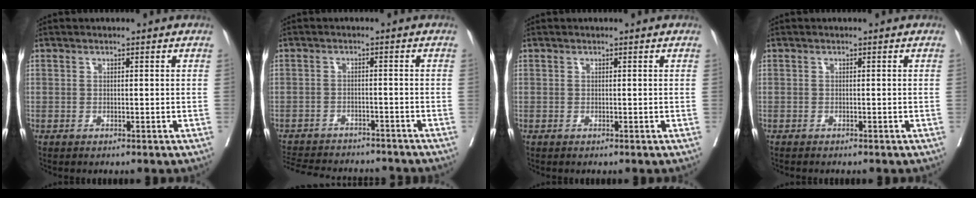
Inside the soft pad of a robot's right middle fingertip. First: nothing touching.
{"total": 14.0, "force": [-12.7, 4.6, 4.0], "torque": [-0.086, 0.002, -0.167]}
{"total": 0.0}
{"total": 1.2, "force": [-1.1, 0.3, 0.4], "torque": [-0.011, -0.003, -0.014]}